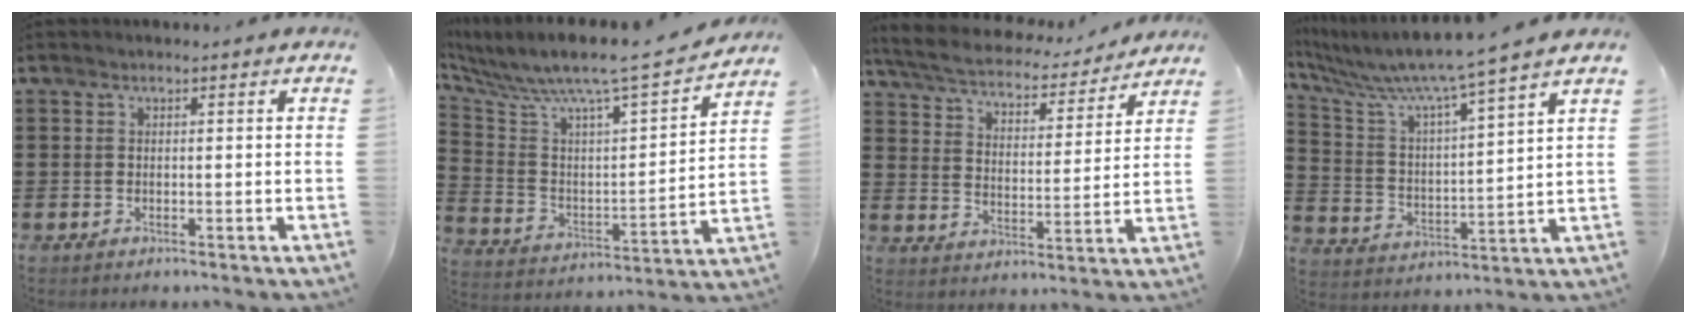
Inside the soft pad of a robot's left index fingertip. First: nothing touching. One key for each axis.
{"total": 7.0, "fx": 6.1, "fy": 0.3, "fz": 3.4, "tx": -0.098, "ty": -0.059, "tz": 0.092}
{"total": 5.3, "fx": 5.0, "fy": 0.6, "fz": 1.6, "tx": -0.057, "ty": -0.033, "tz": 0.081}
{"total": 7.5, "fx": 6.6, "fy": -0.7, "fz": 3.6, "tx": -0.099, "ty": -0.052, "tz": 0.103}